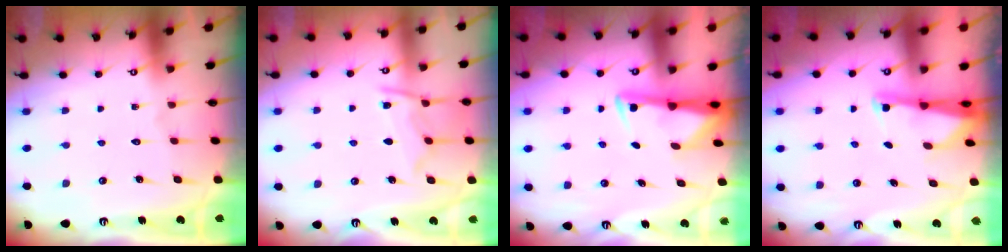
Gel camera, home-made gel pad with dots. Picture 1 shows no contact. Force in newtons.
{"total": 8.9, "press": 8.9, "slide": 1.0}
{"total": 2.8, "press": 2.7, "slide": 0.6}
{"total": 2.9, "press": 2.8, "slide": 0.5}